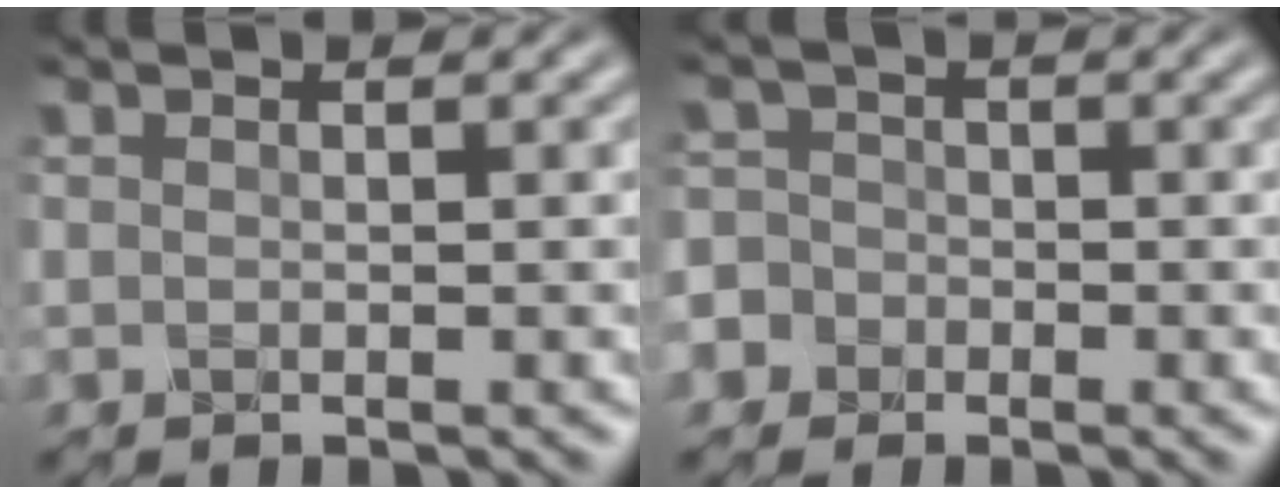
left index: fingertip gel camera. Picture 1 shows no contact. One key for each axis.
{"total": 5.0, "fx": -2.4, "fy": 4.3, "fz": 0.8, "tx": -0.008, "ty": -0.002, "tz": -0.068}